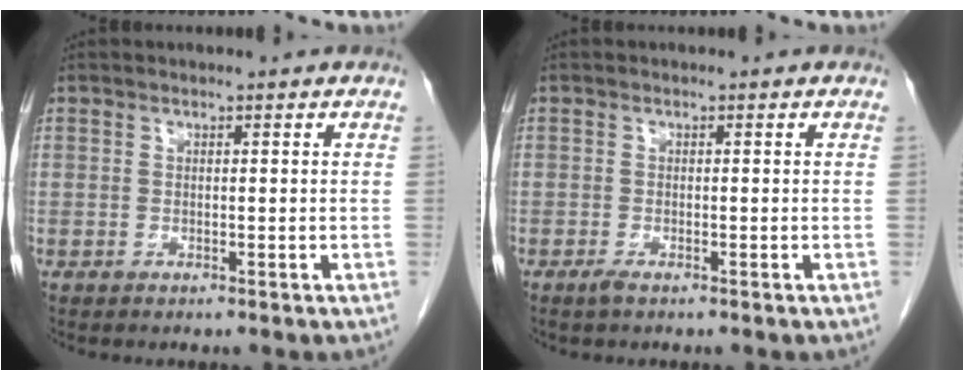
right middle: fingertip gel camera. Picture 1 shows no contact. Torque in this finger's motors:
{"motor_torque": [-0.03, 0.09, 0.02, 0.00]}